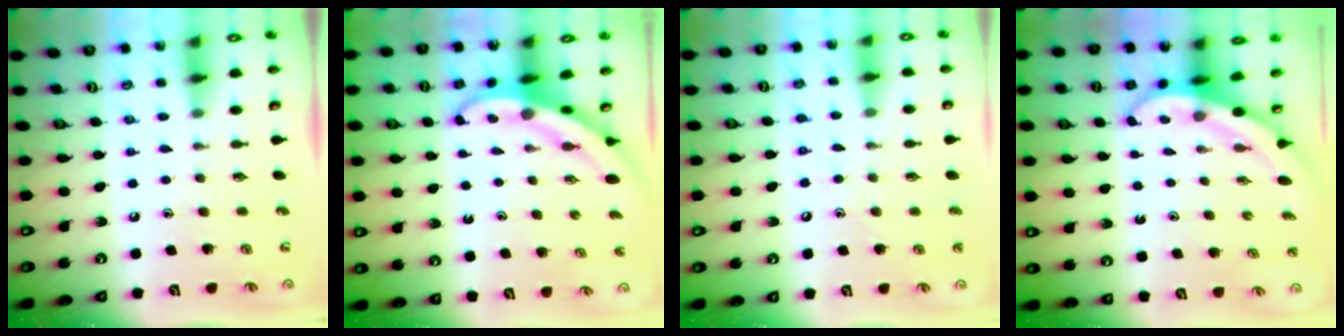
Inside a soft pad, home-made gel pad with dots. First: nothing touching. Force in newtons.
{"total": 3.9, "press": 3.9, "slide": 0.6}
{"total": 5.4, "press": 5.4, "slide": 0.6}
{"total": 3.9, "press": 3.9, "slide": 0.2}